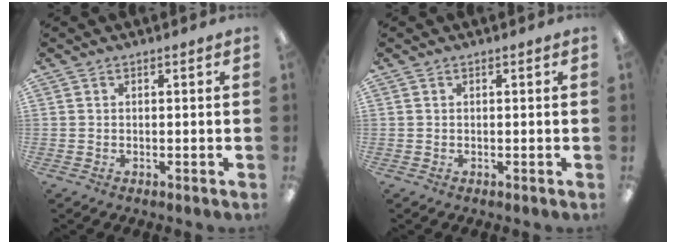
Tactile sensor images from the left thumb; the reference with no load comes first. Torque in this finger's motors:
{"motor_torque": [0.01, 0.03, -0.02, -0.23, 0.00]}